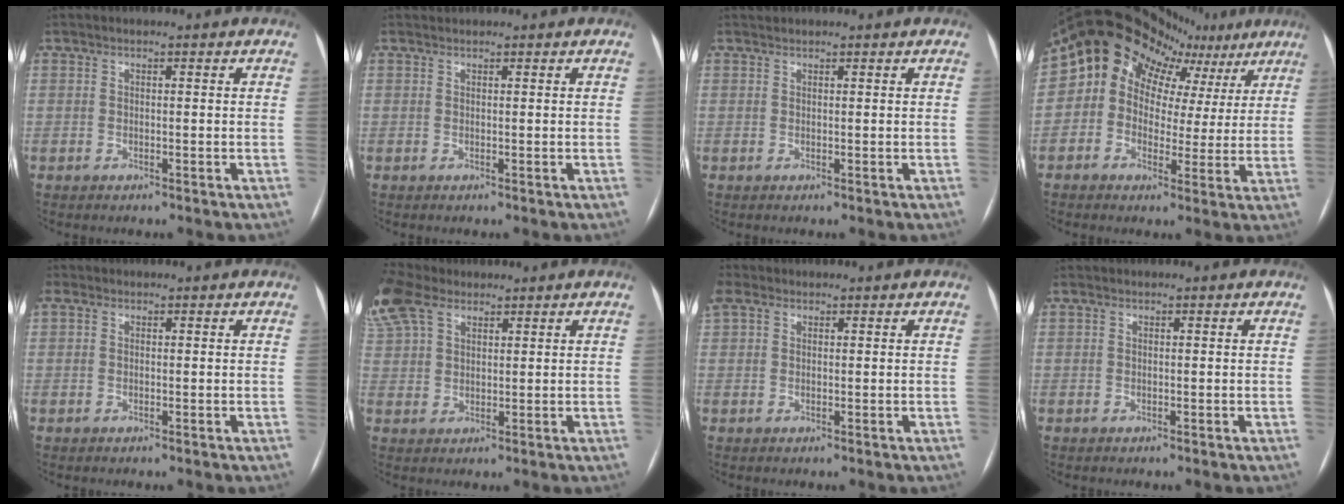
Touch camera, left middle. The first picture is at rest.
{"total": 0.7, "force": [0.7, 0.0, -0.2], "torque": [-0.007, 0.013, 0.018]}
{"total": 0.7, "force": [0.7, 0.0, 0.0], "torque": [-0.006, 0.013, 0.017]}
{"total": 17.2, "force": [10.0, 12.3, 6.9], "torque": [-0.116, 0.069, 0.121]}
{"total": 1.2, "force": [0.5, 0.9, 0.6], "torque": [-0.023, 0.017, 0.011]}
{"total": 10.0, "force": [6.9, 5.2, 5.2], "torque": [-0.132, 0.036, 0.142]}
{"total": 3.4, "force": [1.9, 2.3, 1.8], "torque": [-0.050, 0.031, 0.043]}
{"total": 0.6, "force": [0.3, 0.3, 0.3], "torque": [-0.008, 0.014, 0.007]}